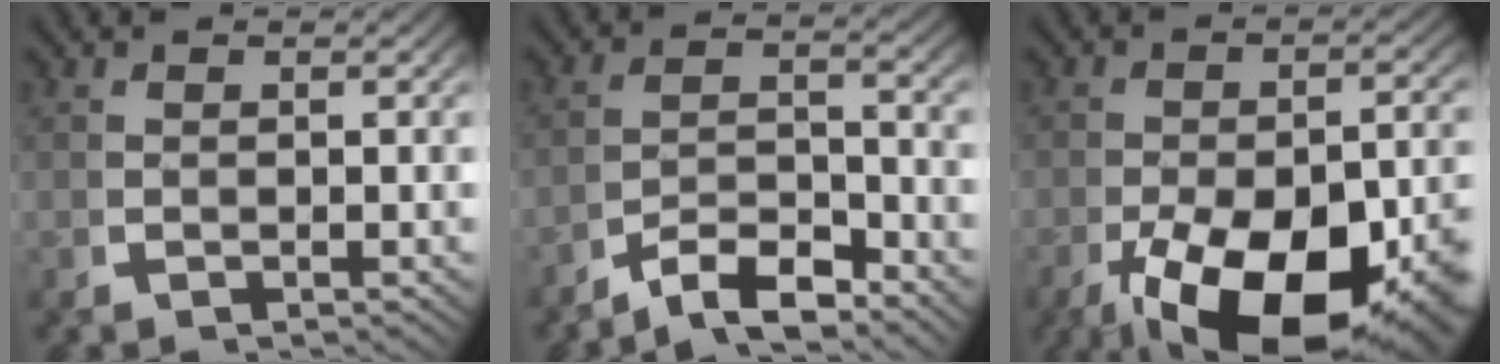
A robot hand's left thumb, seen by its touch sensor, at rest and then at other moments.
{"total": 5.3, "force": [-3.7, 2.3, 2.9], "torque": [-0.041, -0.015, -0.064]}
{"total": 15.0, "force": [-5.6, 8.3, 11.2], "torque": [-0.197, -0.075, -0.049]}